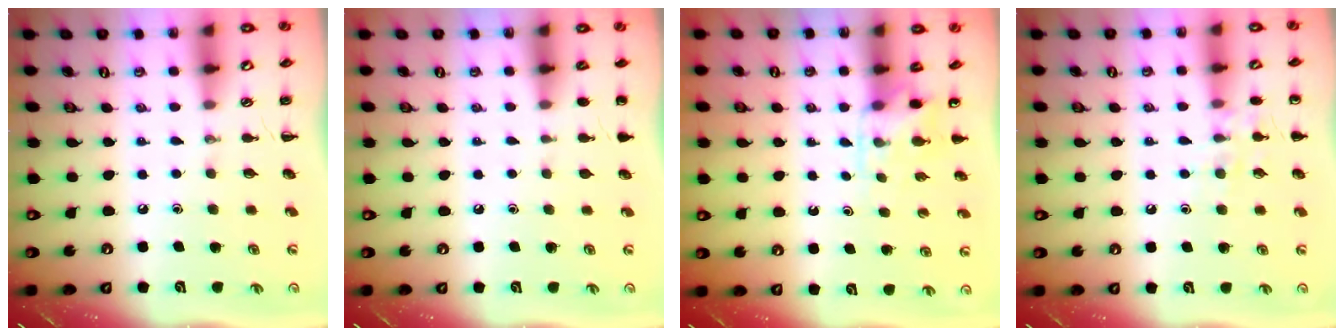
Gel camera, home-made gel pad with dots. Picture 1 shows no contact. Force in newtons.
{"total": 1.1, "press": 1.0, "slide": 0.2}
{"total": 3.4, "press": 3.2, "slide": 1.1}
{"total": 7.7, "press": 7.5, "slide": 1.4}